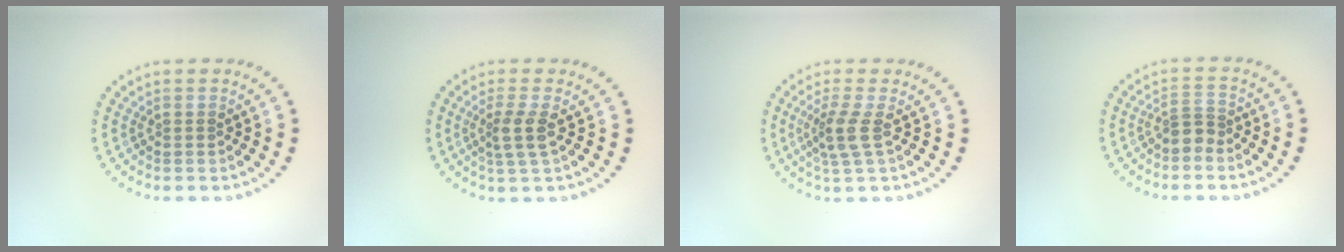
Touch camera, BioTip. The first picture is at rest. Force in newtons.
{"total": 2.3, "press": 1.9, "slide": 1.3}
{"total": 2.6, "press": 2.1, "slide": 1.6}
{"total": 2.0, "press": 1.6, "slide": 1.2}